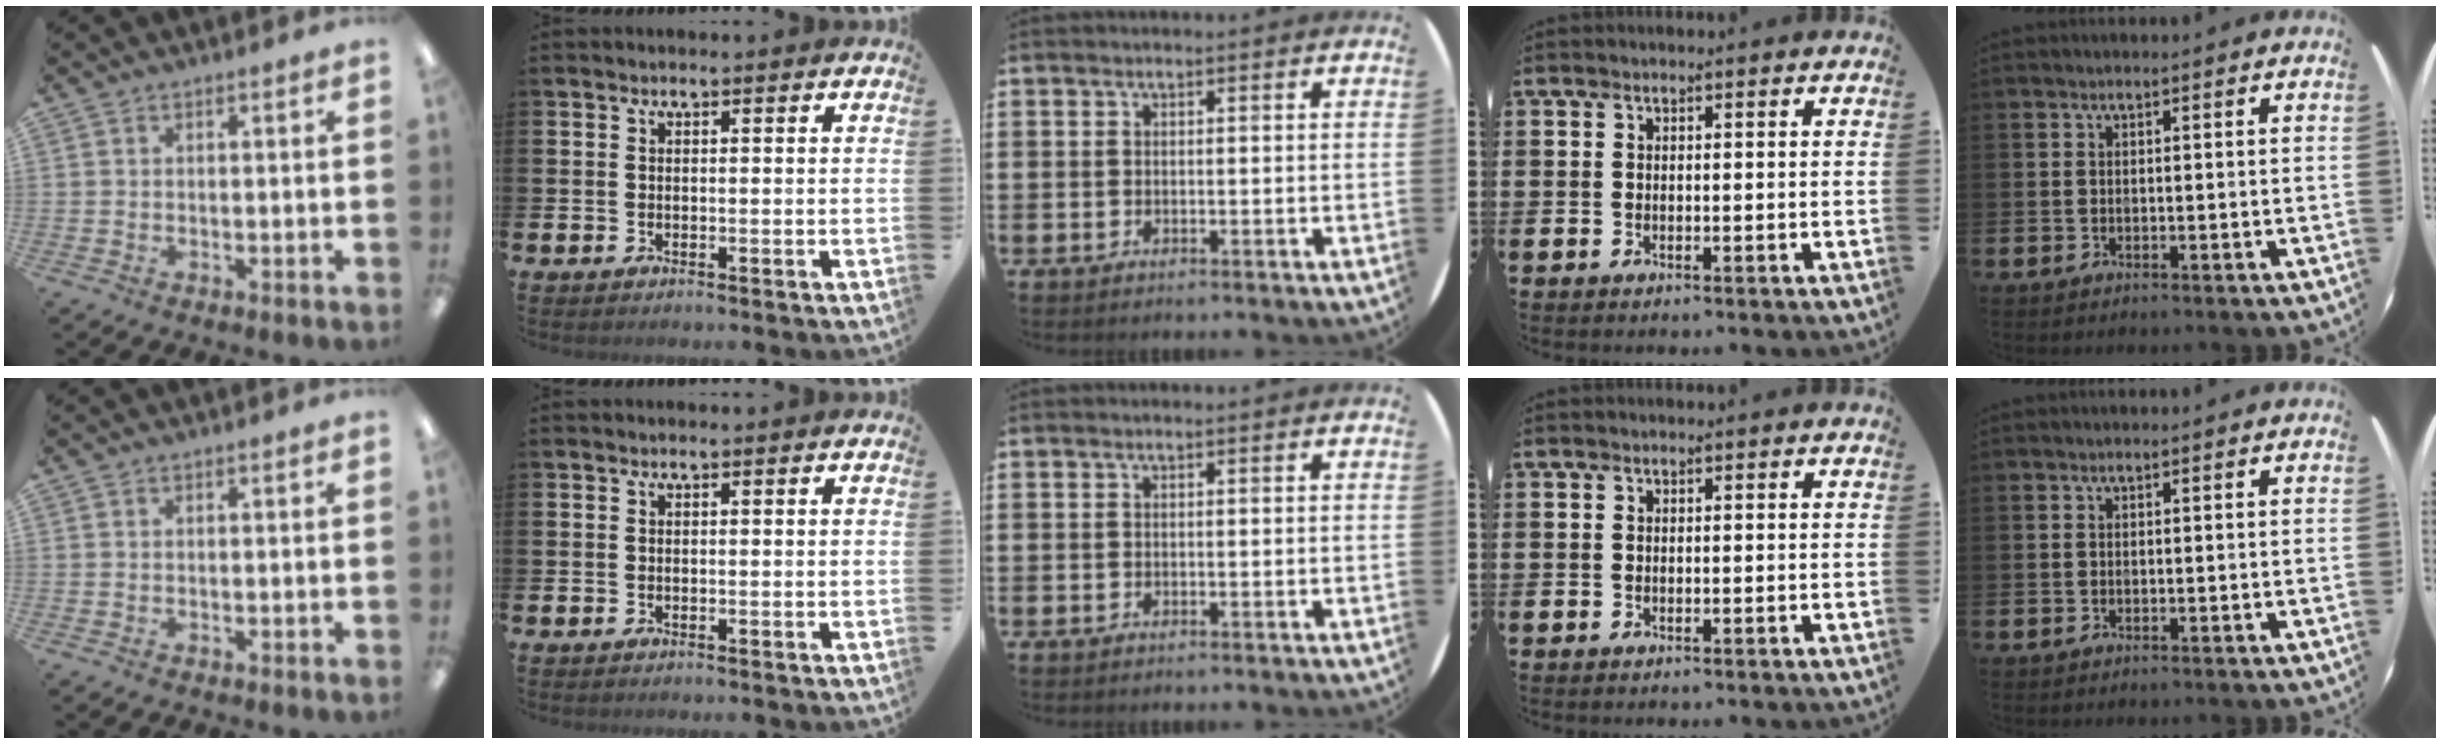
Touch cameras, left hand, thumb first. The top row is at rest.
{}